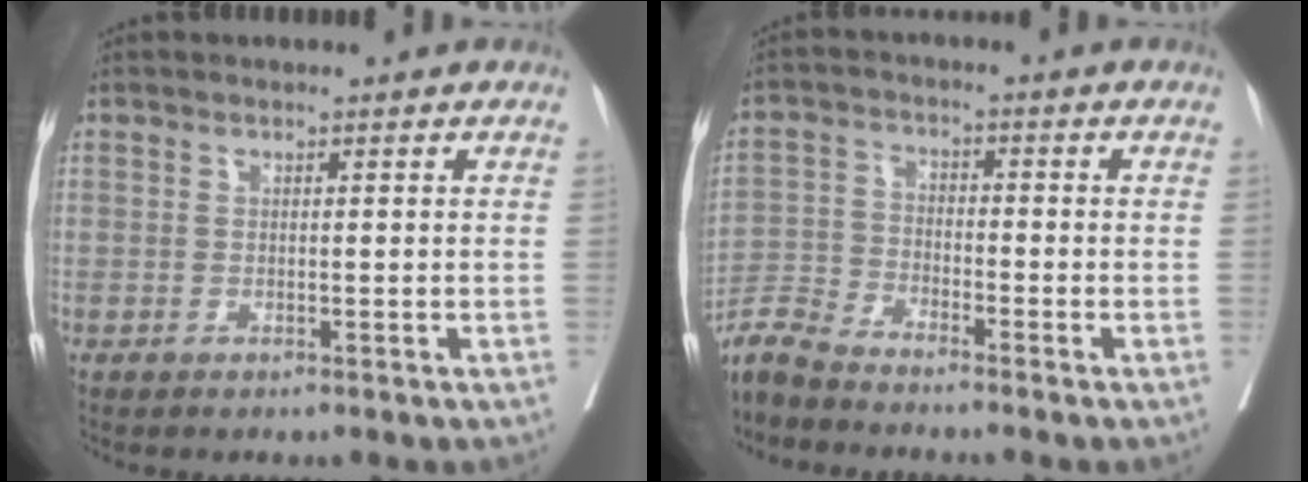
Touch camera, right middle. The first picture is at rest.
{"total": 6.3, "force": [-6.1, -0.1, 1.2], "torque": [-0.021, -0.009, -0.122]}